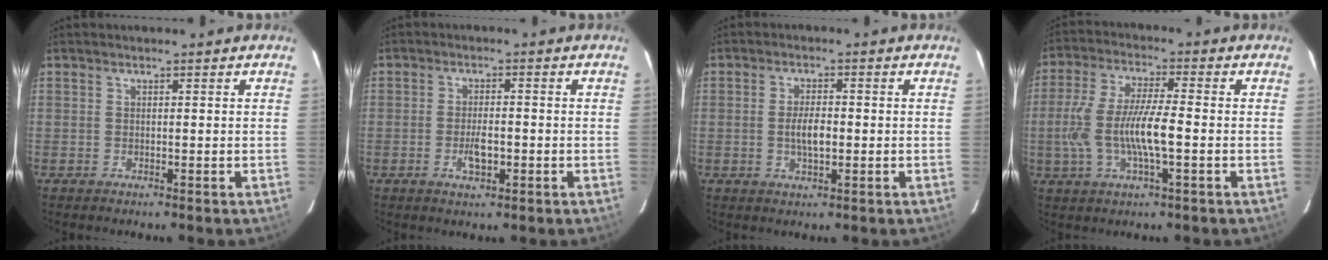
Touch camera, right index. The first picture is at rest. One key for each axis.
{"total": 4.3, "fx": -1.4, "fy": 1.7, "fz": 3.7, "tx": -0.072, "ty": -0.002, "tz": -0.021}
{"total": 4.1, "fx": -0.5, "fy": 1.5, "fz": 3.8, "tx": -0.072, "ty": 0.000, "tz": -0.008}
{"total": 11.8, "fx": -2.1, "fy": 2.5, "fz": 11.3, "tx": -0.230, "ty": -0.004, "tz": -0.041}